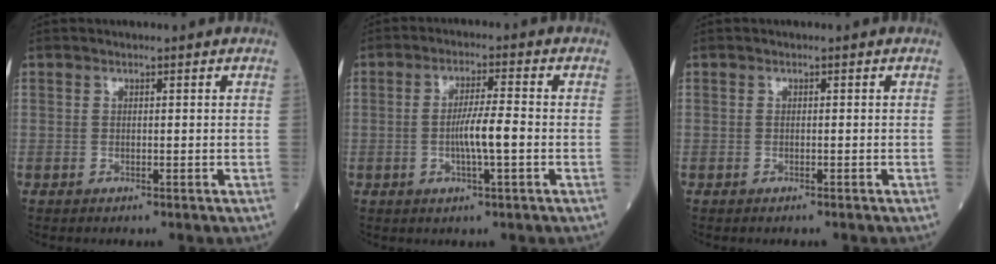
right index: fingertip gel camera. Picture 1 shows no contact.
{"total": 5.3, "force": [-1.1, 0.1, 5.2], "torque": [-0.098, -0.001, -0.022]}
{"total": 1.0, "force": [-0.9, 0.0, 0.4], "torque": [-0.006, -0.001, -0.012]}